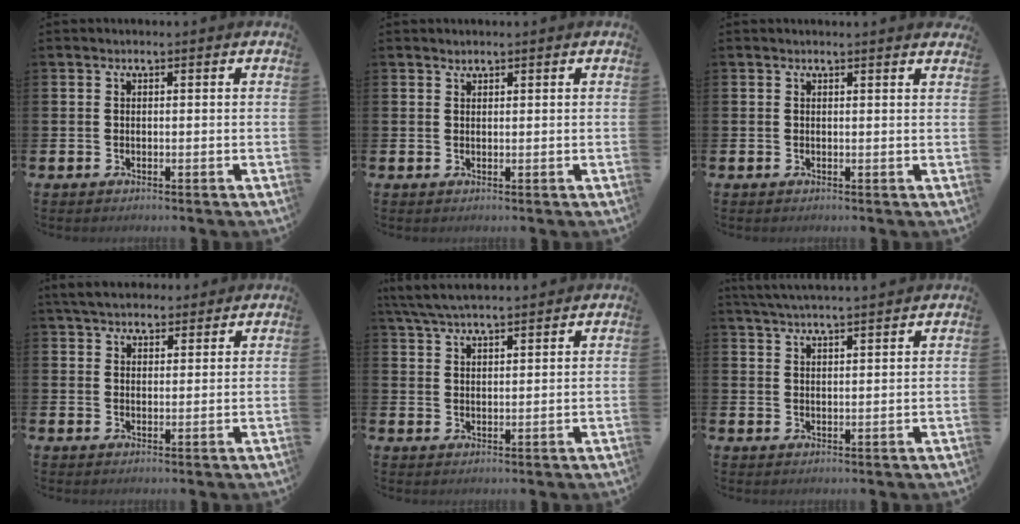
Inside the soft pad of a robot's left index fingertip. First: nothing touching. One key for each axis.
{"total": 0.9, "fx": 0.8, "fy": 0.3, "fz": -0.1, "tx": 0.017, "ty": -0.004, "tz": 0.012}
{"total": 0.6, "fx": 0.6, "fy": -0.1, "fz": 0.0, "tx": 0.004, "ty": -0.003, "tz": 0.011}
{"total": 4.9, "fx": 4.5, "fy": 1.5, "fz": 1.0, "tx": -0.026, "ty": -0.017, "tz": 0.083}
{"total": 5.1, "fx": 4.8, "fy": 0.6, "fz": 1.6, "tx": -0.045, "ty": -0.018, "tz": 0.089}
{"total": 4.0, "fx": 4.0, "fy": -0.4, "fz": 0.6, "tx": -0.018, "ty": -0.017, "tz": 0.071}